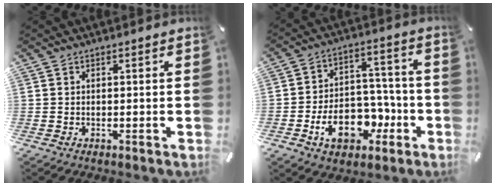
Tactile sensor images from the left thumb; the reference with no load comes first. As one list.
[{"total": 14.4, "force": [-5.3, 10.1, 8.8], "torque": [-0.141, 0.029, -0.084]}]